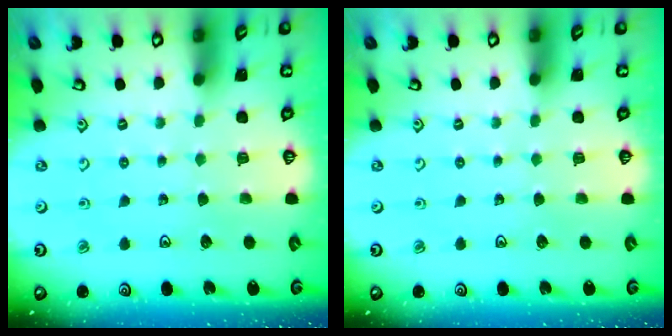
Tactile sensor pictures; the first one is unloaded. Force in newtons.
{"total": 0.0}